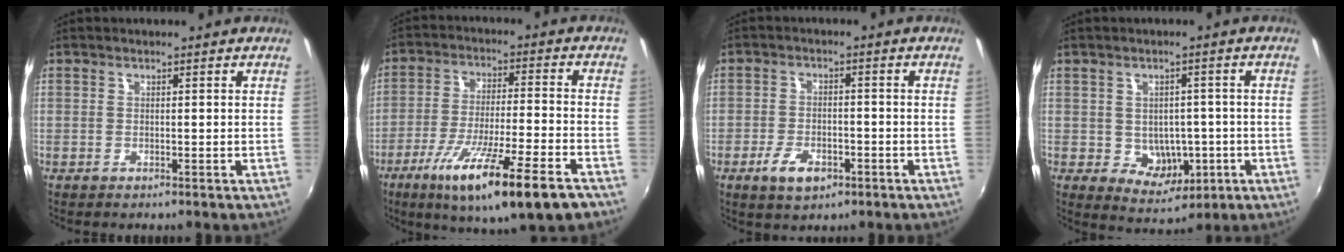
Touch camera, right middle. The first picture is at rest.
{"total": 18.9, "force": [-11.5, 2.1, 14.9], "torque": [-0.263, -0.060, -0.186]}
{"total": 6.3, "force": [-3.4, 3.2, 4.3], "torque": [-0.100, -0.004, -0.056]}
{"total": 7.2, "force": [-1.5, 5.9, 3.8], "torque": [-0.069, 0.001, -0.004]}